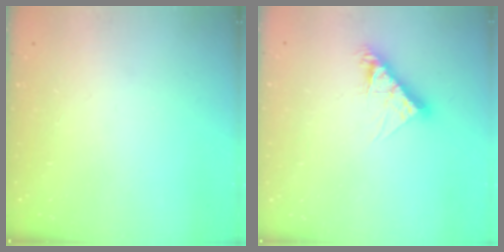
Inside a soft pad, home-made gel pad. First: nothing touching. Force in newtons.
{"total": 9.0, "press": 9.0, "slide": 0.6}